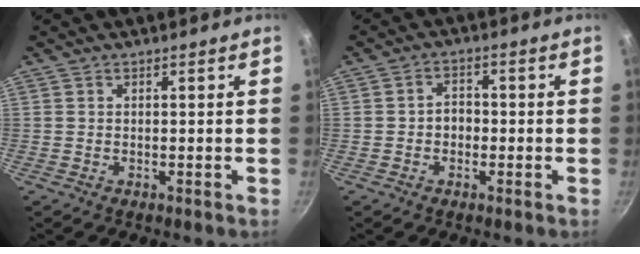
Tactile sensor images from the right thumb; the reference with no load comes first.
{"total": 3.2, "force": [-0.7, 2.5, 1.9], "torque": [-0.007, 0.013, -0.013]}